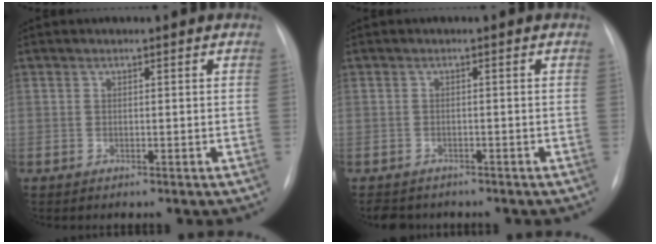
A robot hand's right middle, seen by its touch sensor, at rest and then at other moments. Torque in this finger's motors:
{"motor_torque": [0.07, -0.07, 0.01, 0.01]}